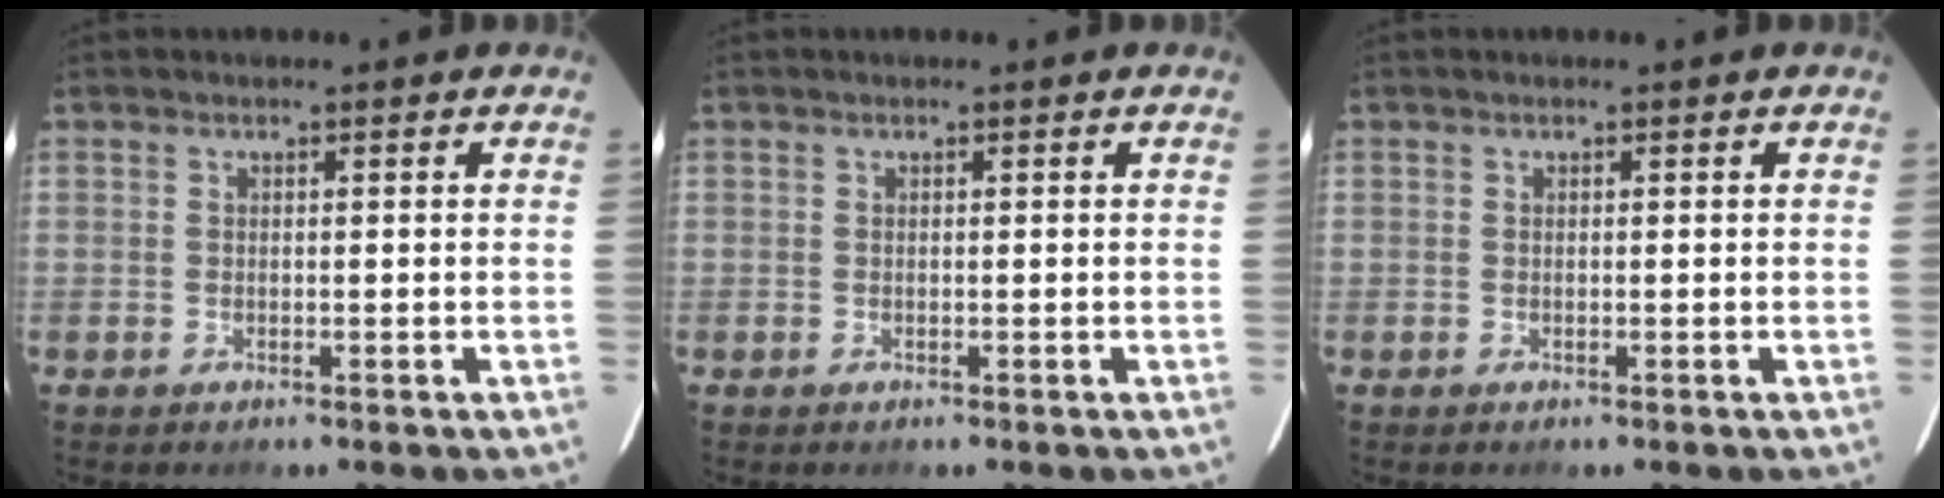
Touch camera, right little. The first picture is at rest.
{"total": 0.0}
{"total": 0.0}